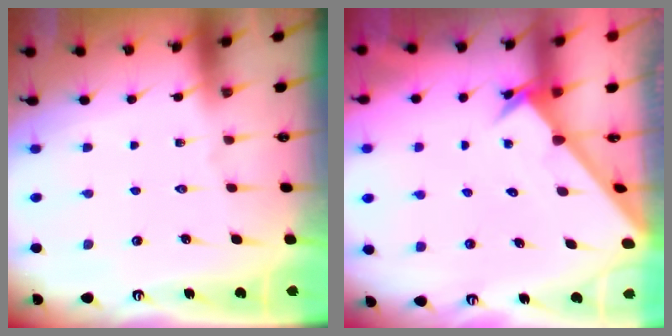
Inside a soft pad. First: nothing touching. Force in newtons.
{"total": 2.6, "press": 2.6, "slide": 0.2}